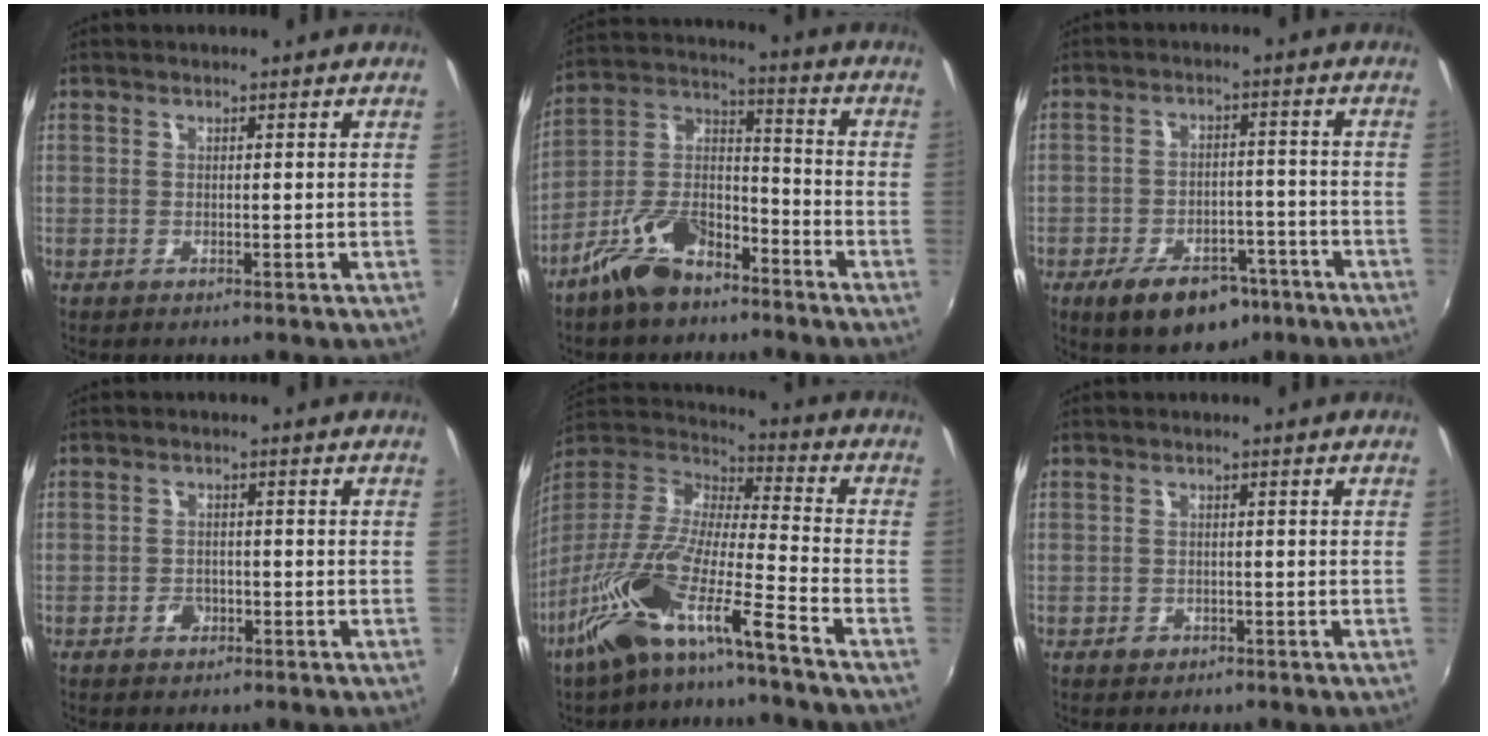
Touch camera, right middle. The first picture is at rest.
{"total": 12.5, "force": [-8.2, 6.1, 7.3], "torque": [-0.148, 0.021, -0.151]}
{"total": 12.8, "force": [-8.1, 6.9, 7.2], "torque": [-0.140, 0.001, -0.113]}
{"total": 2.5, "force": [-1.4, 1.8, 0.9], "torque": [-0.018, 0.002, -0.023]}
{"total": 16.1, "force": [-10.5, 1.1, 12.0], "torque": [-0.226, -0.023, -0.208]}
{"total": 1.5, "force": [-0.8, 1.2, 0.4], "torque": [-0.008, -0.002, -0.010]}